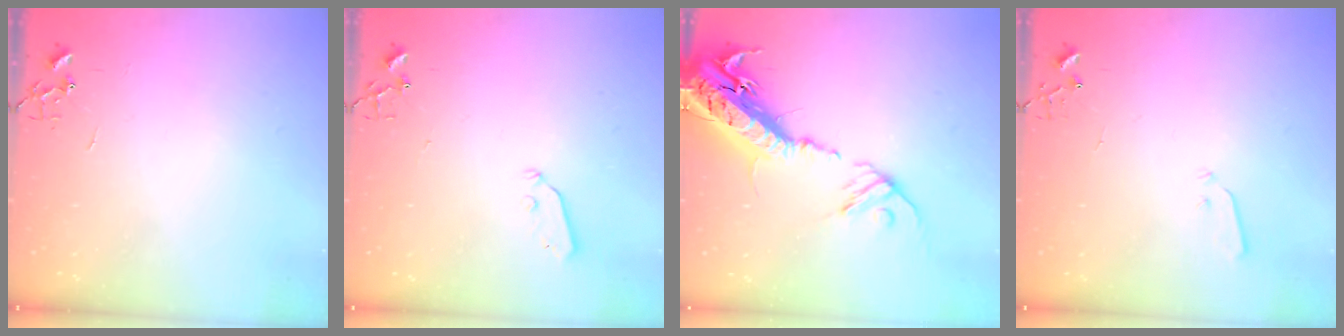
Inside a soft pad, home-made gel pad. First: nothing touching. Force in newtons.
{"total": 3.3, "press": 3.3, "slide": 0.4}
{"total": 23.7, "press": 23.1, "slide": 5.3}
{"total": 3.5, "press": 3.4, "slide": 0.6}